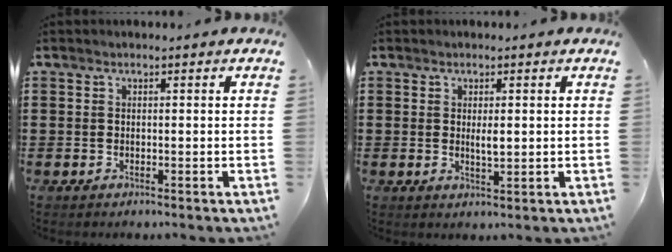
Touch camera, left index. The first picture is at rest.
{"total": 2.2, "force": [0.3, 0.6, 2.1], "torque": [-0.033, -0.002, 0.002]}